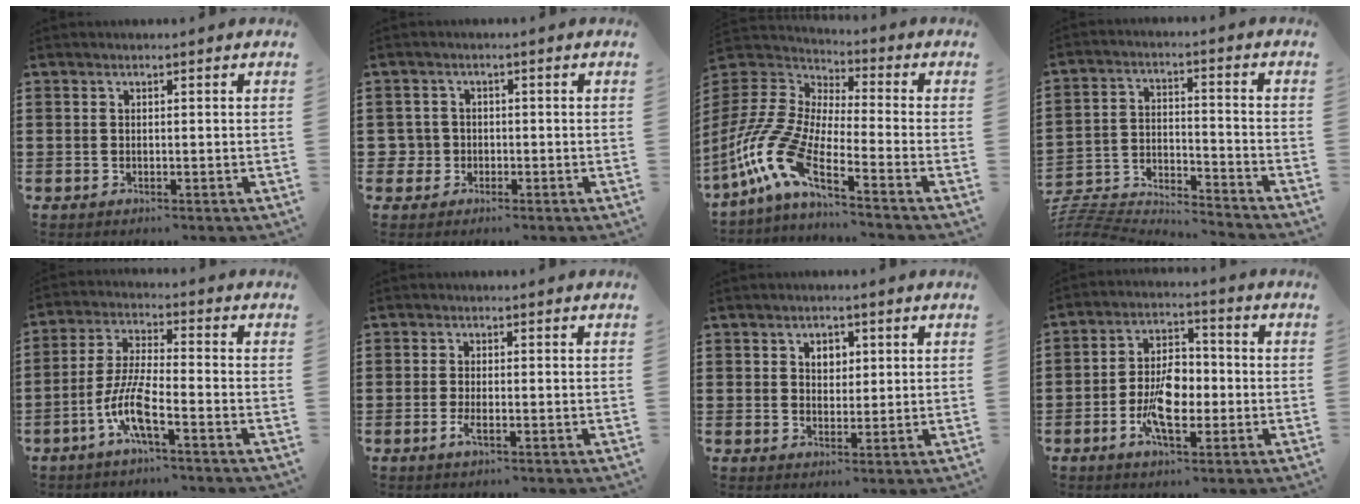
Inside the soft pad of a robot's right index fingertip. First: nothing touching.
{"total": 2.7, "force": [-1.1, 2.4, 0.5], "torque": [-0.029, -0.003, -0.028]}
{"total": 10.7, "force": [-7.5, 2.0, 7.3], "torque": [-0.209, -0.031, -0.170]}
{"total": 5.5, "force": [-5.5, 0.1, 0.4], "torque": [-0.029, -0.015, -0.120]}
{"total": 8.0, "force": [-3.9, 1.1, 6.8], "torque": [-0.161, -0.017, -0.078]}
{"total": 2.0, "force": [-0.8, 0.3, 1.9], "torque": [-0.047, -0.011, -0.017]}
{"total": 2.7, "force": [1.0, 2.1, 1.4], "torque": [-0.035, 0.009, 0.016]}
{"total": 8.0, "force": [-2.1, 4.2, 6.5], "torque": [-0.137, 0.006, -0.042]}